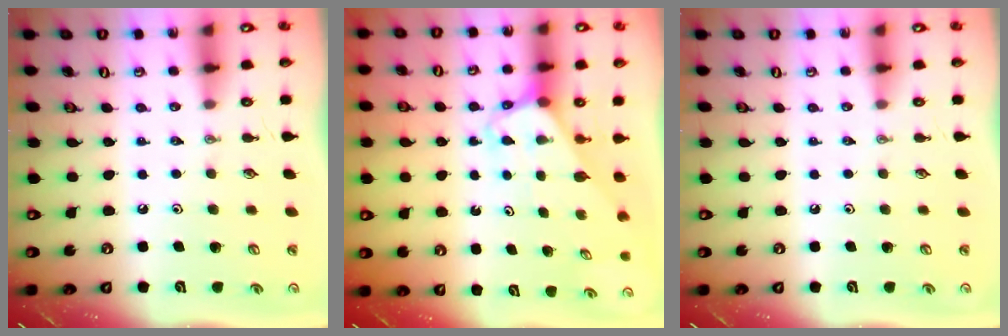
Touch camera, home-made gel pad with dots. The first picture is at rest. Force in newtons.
{"total": 3.2, "press": 3.2, "slide": 0.2}
{"total": 0.0}